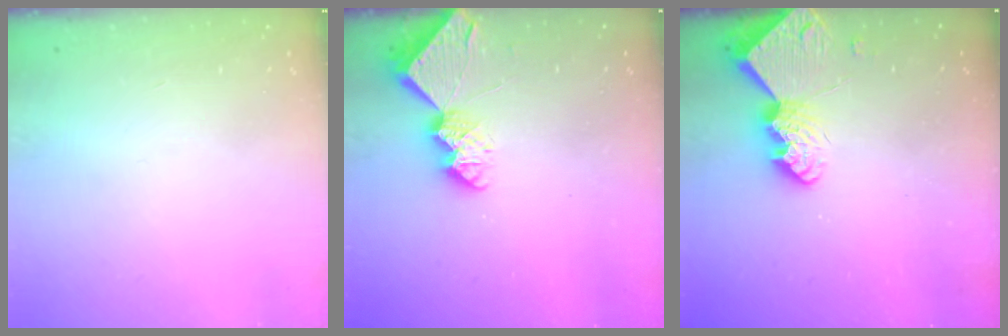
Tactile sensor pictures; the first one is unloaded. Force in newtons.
{"total": 8.8, "press": 8.8, "slide": 1.0}
{"total": 9.7, "press": 9.7, "slide": 0.9}